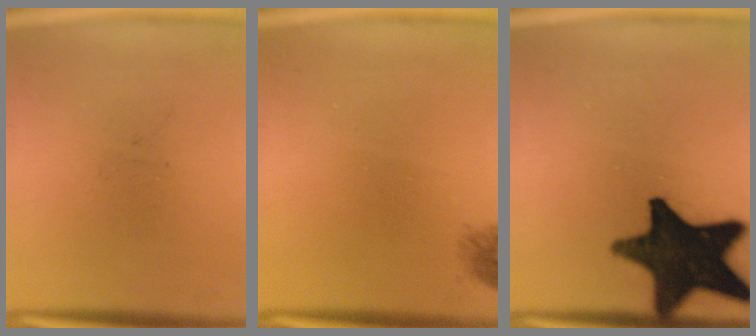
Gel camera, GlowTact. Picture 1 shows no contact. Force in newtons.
{"total": 1.2}
{"total": 18.5}